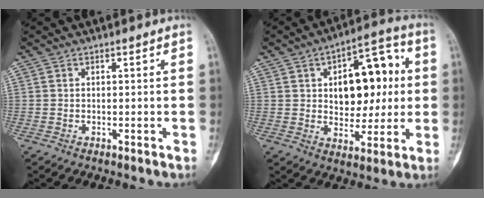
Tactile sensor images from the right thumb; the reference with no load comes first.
{"total": 15.9, "force": [2.6, 9.4, 12.6], "torque": [-0.126, 0.016, 0.038]}